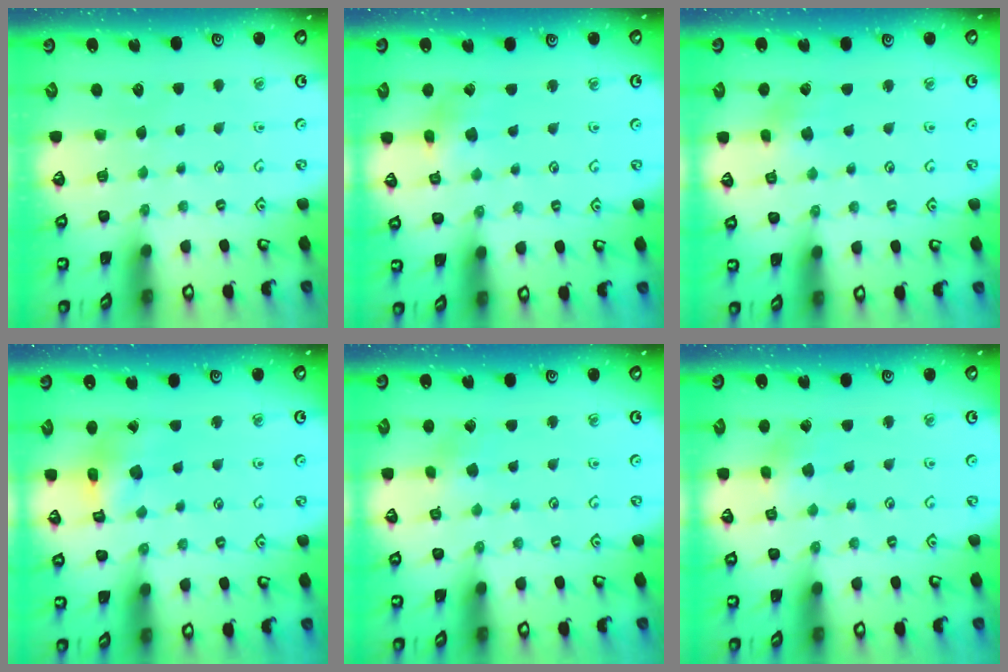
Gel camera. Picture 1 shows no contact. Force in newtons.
{"total": 3.0, "press": 2.9, "slide": 0.5}
{"total": 2.3, "press": 2.3, "slide": 0.4}
{"total": 9.7, "press": 9.7, "slide": 1.0}
{"total": 2.2, "press": 2.2, "slide": 0.1}
{"total": 1.8, "press": 1.8, "slide": 0.2}